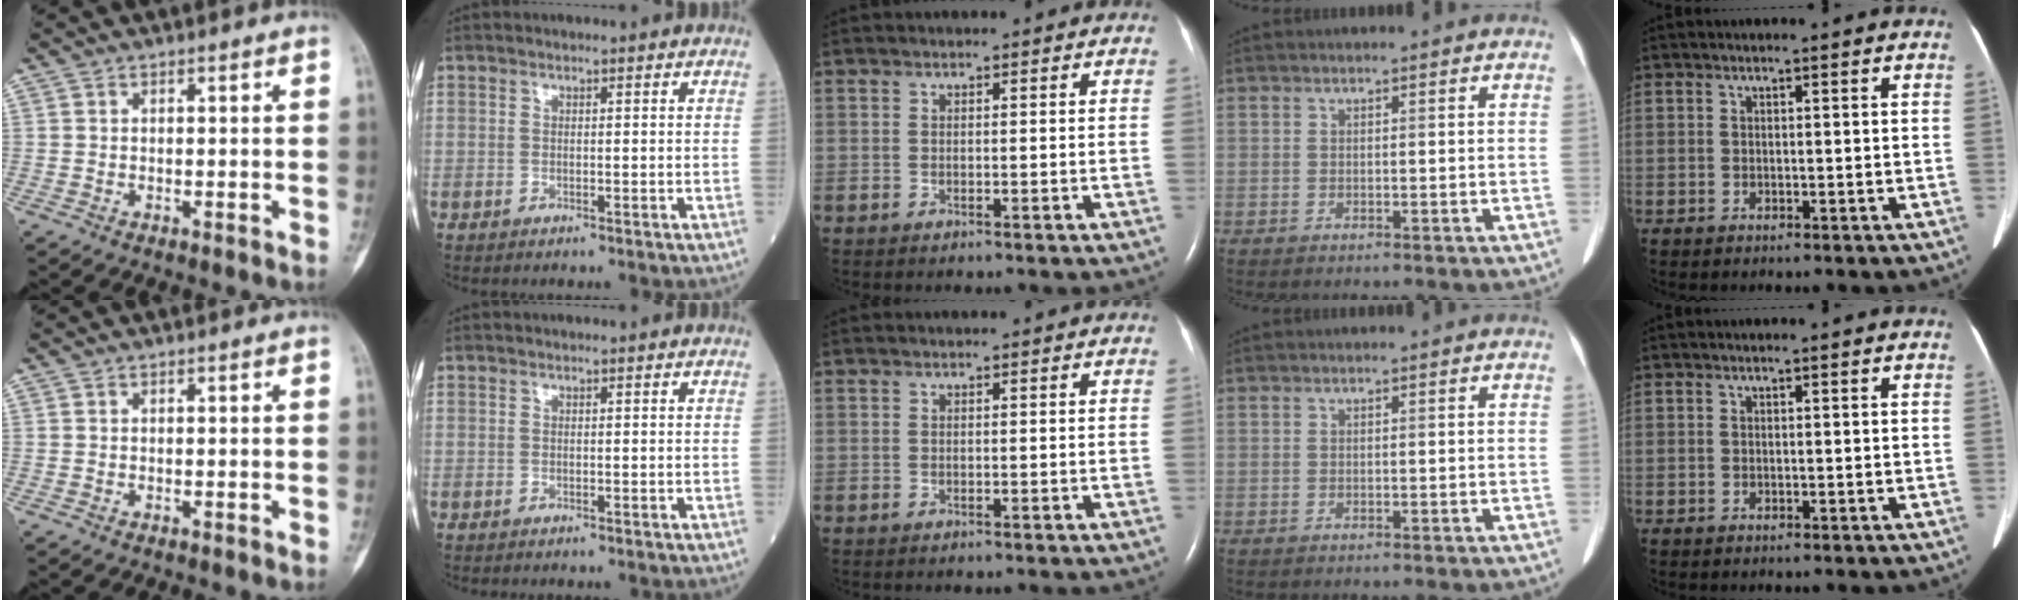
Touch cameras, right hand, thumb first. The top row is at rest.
{}